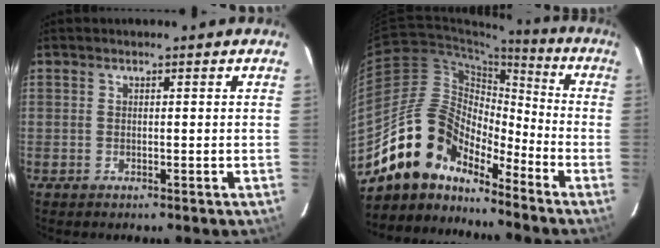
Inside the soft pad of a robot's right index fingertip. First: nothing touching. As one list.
[{"total": 14.4, "force": [-12.2, 5.8, 4.8], "torque": [-0.089, 0.023, -0.235]}]